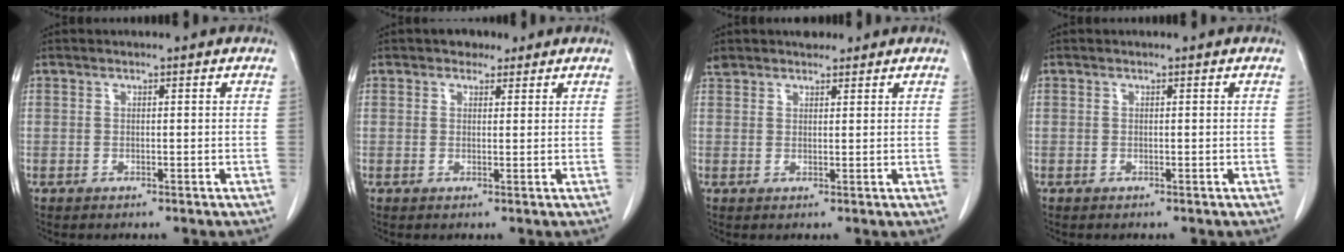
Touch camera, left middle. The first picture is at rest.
{"total": 2.2, "force": [1.6, 1.5, 0.6], "torque": [-0.011, 0.009, 0.023]}
{"total": 3.2, "force": [2.8, 1.5, 0.5], "torque": [-0.011, 0.014, 0.048]}
{"total": 0.0}